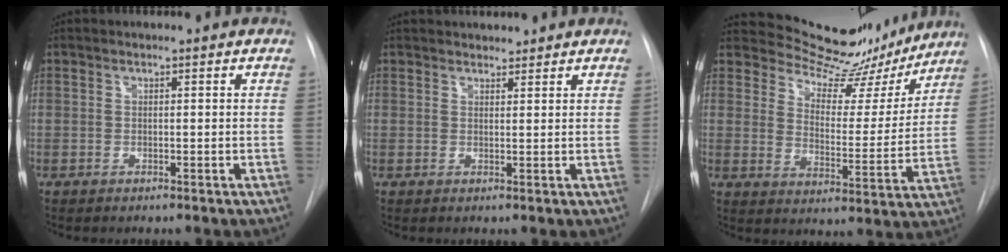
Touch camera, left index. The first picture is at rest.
{"total": 3.9, "force": [3.6, 1.2, 0.5], "torque": [-0.003, 0.015, 0.050]}
{"total": 15.0, "force": [14.2, 4.3, 2.4], "torque": [-0.022, -0.032, 0.181]}